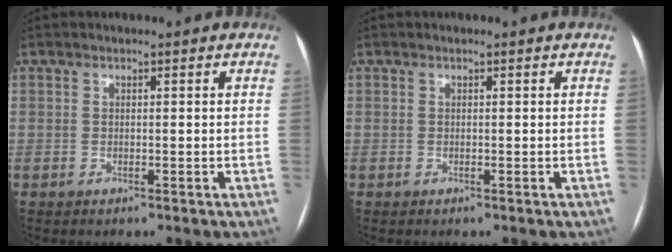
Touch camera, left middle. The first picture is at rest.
{"total": 0.0}